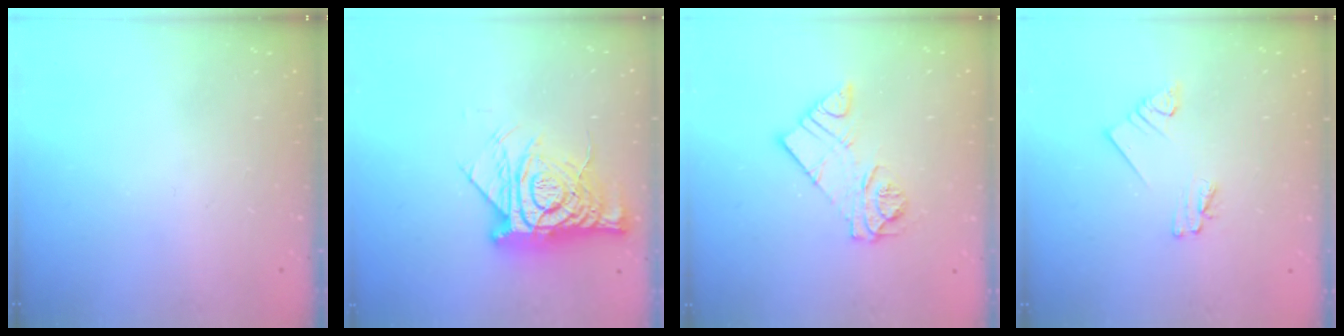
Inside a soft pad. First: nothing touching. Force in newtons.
{"total": 16.6, "press": 16.6, "slide": 1.8}
{"total": 9.9, "press": 9.9, "slide": 0.7}
{"total": 2.5, "press": 2.5, "slide": 0.2}